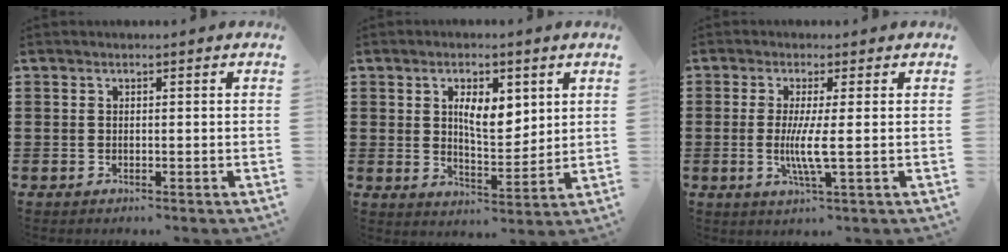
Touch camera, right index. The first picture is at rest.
{"total": 6.3, "force": [2.2, 2.7, 5.2], "torque": [-0.094, 0.002, 0.034]}
{"total": 5.1, "force": [-0.4, 0.0, 5.1], "torque": [-0.106, -0.016, -0.013]}